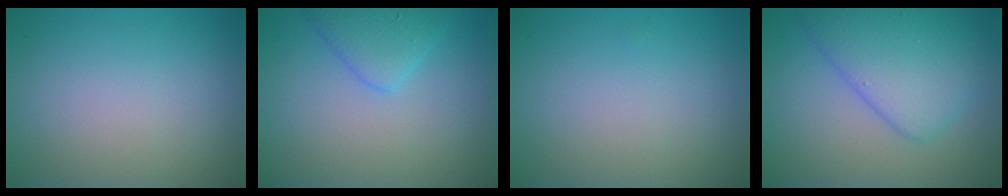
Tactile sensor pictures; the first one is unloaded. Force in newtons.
{"total": 2.8, "press": 2.8, "slide": 0.2}
{"total": 0.0}
{"total": 6.1, "press": 6.1, "slide": 0.1}